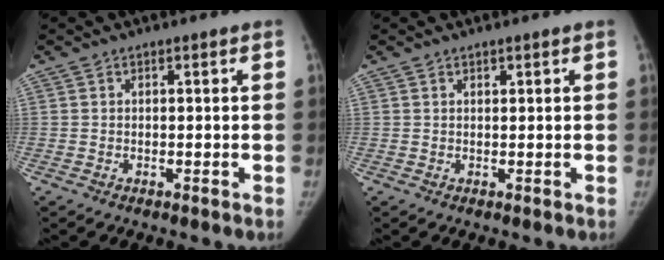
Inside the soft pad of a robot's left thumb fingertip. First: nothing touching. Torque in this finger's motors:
{"motor_torque": [0.08, 0.00, 0.25, -0.09, 0.04]}